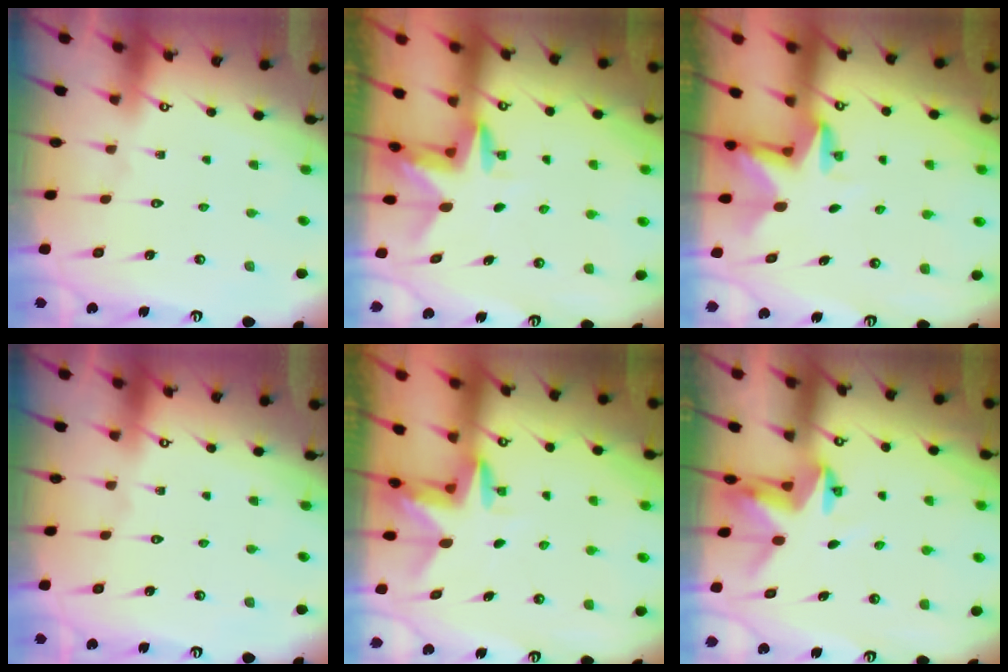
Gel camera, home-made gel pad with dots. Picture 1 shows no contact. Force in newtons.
{"total": 3.0, "press": 3.0, "slide": 0.2}
{"total": 2.8, "press": 2.8, "slide": 0.2}
{"total": 0.0}
{"total": 3.0, "press": 3.0, "slide": 0.2}
{"total": 3.5, "press": 3.5, "slide": 0.3}